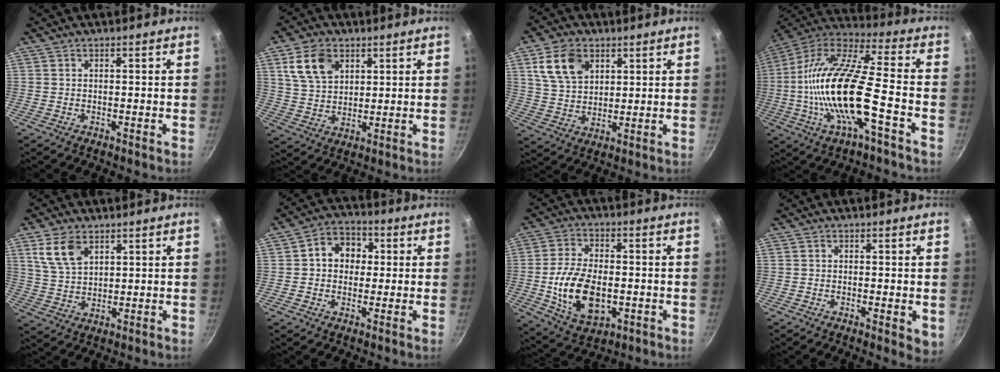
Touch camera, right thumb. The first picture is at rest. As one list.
[{"total": 9.8, "force": [4.3, 6.7, 5.8], "torque": [-0.090, -0.010, 0.083]}, {"total": 10.7, "force": [4.6, 7.3, 6.3], "torque": [-0.098, -0.011, 0.090]}, {"total": 22.0, "force": [-5.0, 6.5, 20.4], "torque": [-0.391, 0.033, -0.107]}, {"total": 7.9, "force": [4.1, 4.6, 4.9], "torque": [-0.085, -0.017, 0.086]}, {"total": 8.5, "force": [1.2, 7.0, 4.6], "torque": [-0.032, 0.015, 0.003]}, {"total": 14.3, "force": [-2.1, 8.5, 11.3], "torque": [-0.200, 0.006, -0.027]}, {"total": 3.8, "force": [-0.6, 1.4, 3.5], "torque": [-0.048, -0.012, -0.010]}]